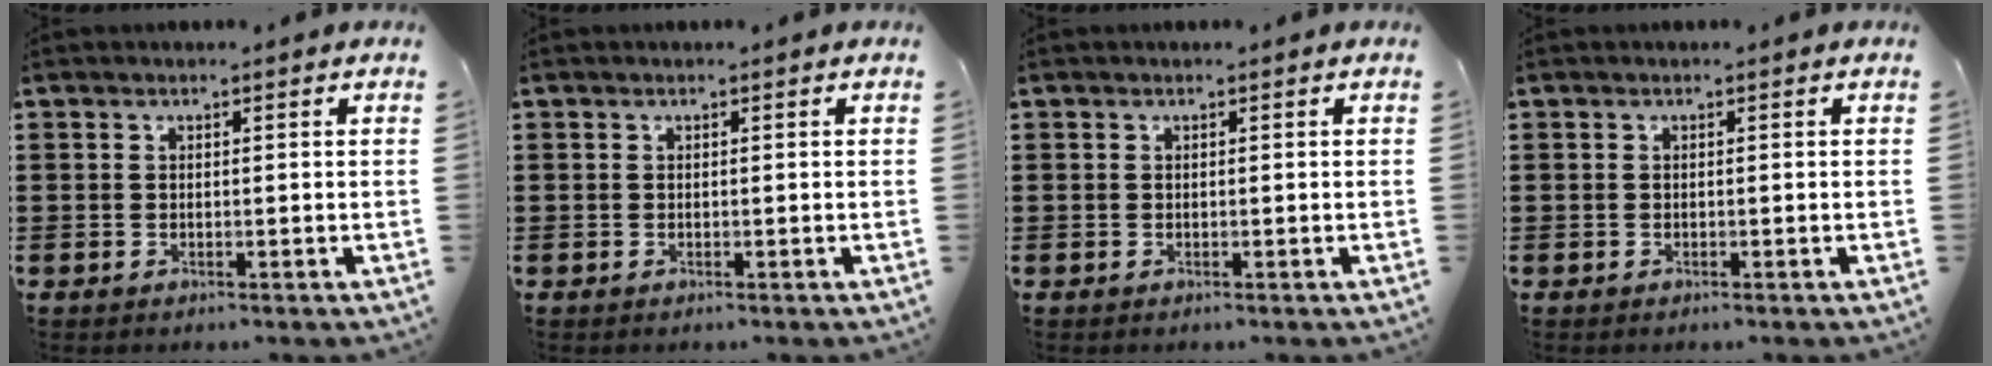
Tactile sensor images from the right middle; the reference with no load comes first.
{"total": 0.0}
{"total": 0.0}
{"total": 0.0}